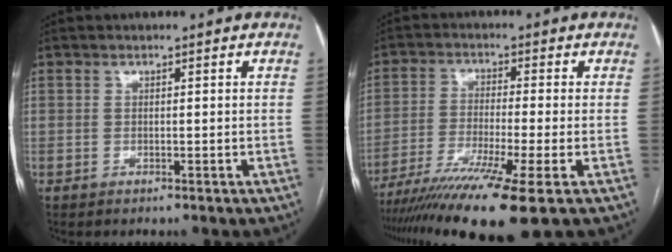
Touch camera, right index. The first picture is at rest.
{"total": 13.6, "force": [-9.1, -0.9, 10.0], "torque": [-0.179, -0.035, -0.152]}